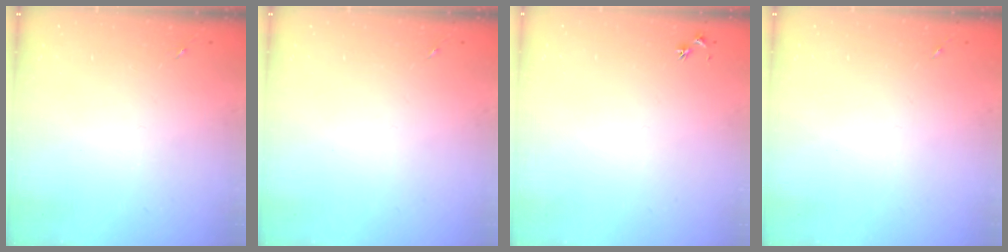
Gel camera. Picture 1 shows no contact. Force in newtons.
{"total": 0.0}
{"total": 2.5, "press": 2.5, "slide": 0.3}
{"total": 0.0}